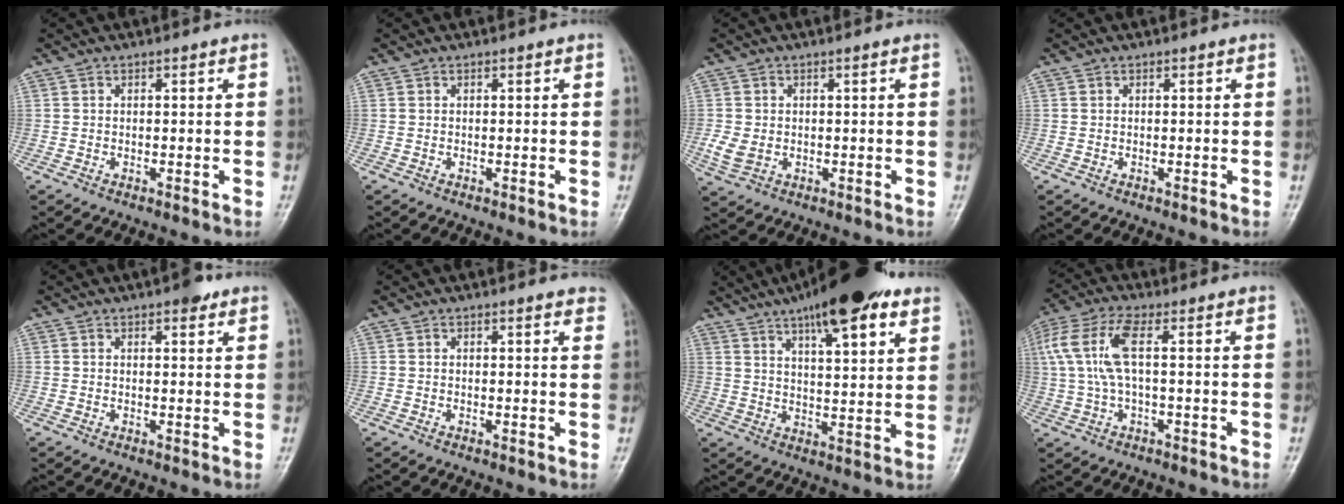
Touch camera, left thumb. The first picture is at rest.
{"total": 0.0}
{"total": 3.5, "force": [-0.3, 2.6, 2.3], "torque": [-0.052, 0.004, 0.001]}
{"total": 0.0}
{"total": 3.0, "force": [1.9, 1.1, 2.0], "torque": [-0.019, -0.006, 0.022]}
{"total": 2.8, "force": [2.2, 0.8, 1.5], "torque": [-0.006, -0.002, 0.016]}
{"total": 17.1, "force": [10.4, 4.9, 12.6], "torque": [-0.168, -0.031, 0.159]}
{"total": 9.4, "force": [1.5, 3.2, 8.7], "torque": [-0.225, 0.028, 0.029]}